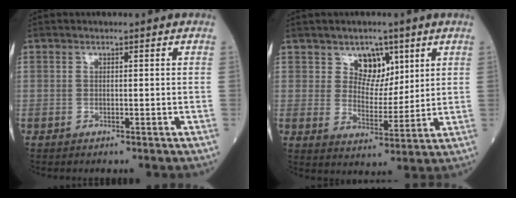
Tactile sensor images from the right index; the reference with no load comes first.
{"total": 5.9, "force": [3.4, 4.0, 2.8], "torque": [-0.040, 0.000, 0.060]}